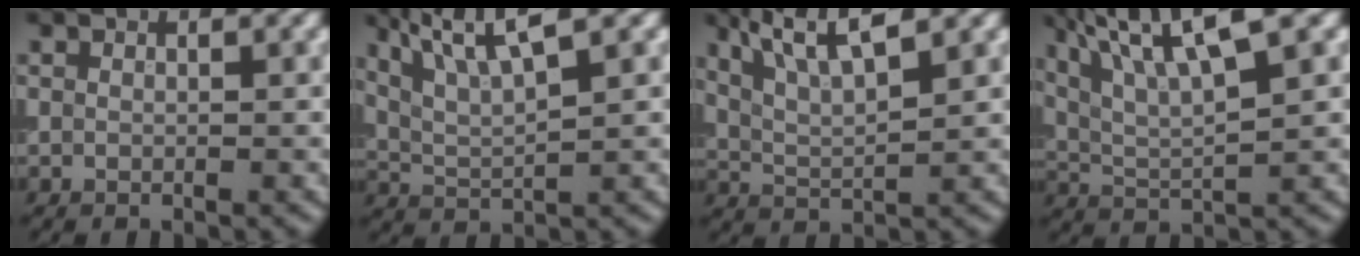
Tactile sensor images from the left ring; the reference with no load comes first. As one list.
[{"total": 5.5, "force": [3.1, 1.1, 4.4], "torque": [-0.087, 0.010, 0.063]}, {"total": 5.2, "force": [3.0, 1.2, 4.0], "torque": [-0.078, 0.010, 0.059]}, {"total": 8.2, "force": [4.1, 1.9, 6.8], "torque": [-0.119, 0.017, 0.079]}]